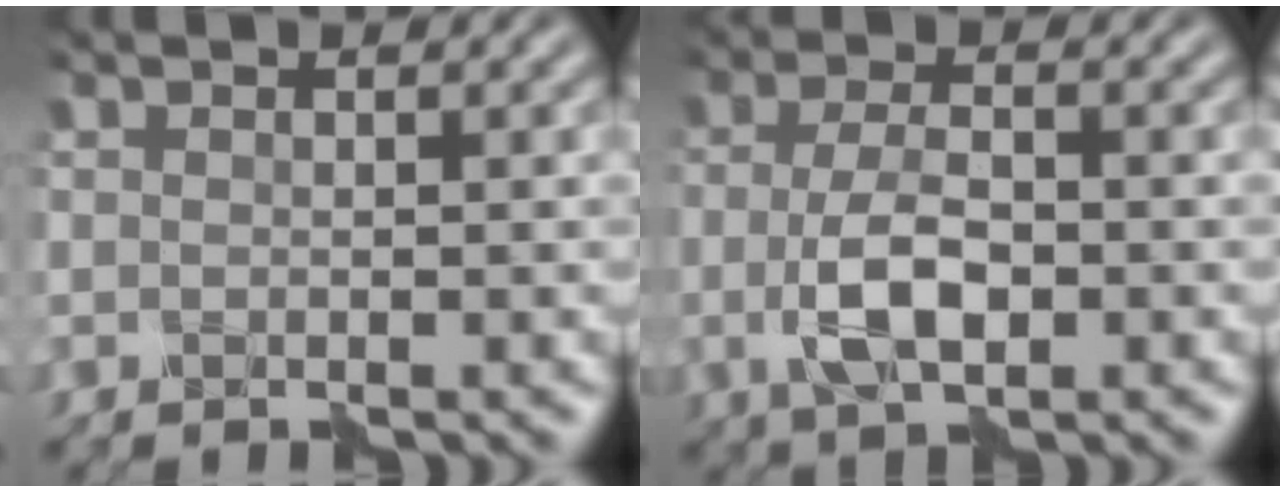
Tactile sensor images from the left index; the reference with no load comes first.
{"total": 4.5, "force": [-0.9, 1.8, 4.0], "torque": [-0.092, -0.001, -0.020]}